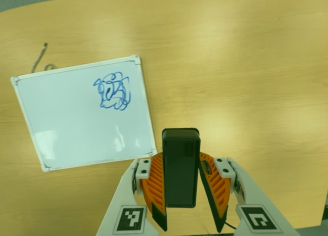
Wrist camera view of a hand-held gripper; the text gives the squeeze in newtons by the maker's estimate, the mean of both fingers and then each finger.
{"total": 4.5, "left": 3.9, "right": 5.1}